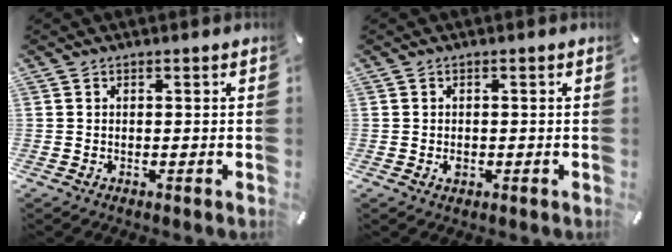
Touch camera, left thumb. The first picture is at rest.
{"total": 1.3, "force": [-0.2, 1.0, 0.8], "torque": [-0.015, 0.003, -0.005]}